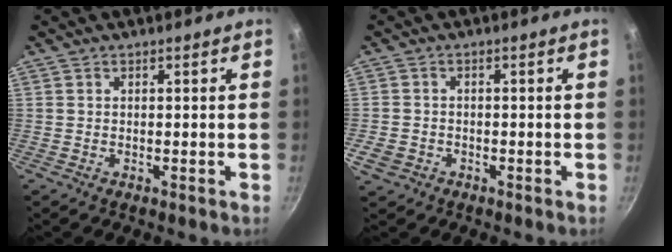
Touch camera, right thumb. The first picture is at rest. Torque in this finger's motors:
{"motor_torque": [0.18, -0.11, -0.12, 0.31, 0.02]}